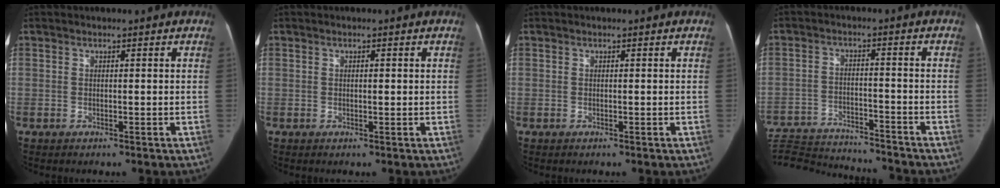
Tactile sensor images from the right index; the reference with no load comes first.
{"total": 0.7, "force": [0.1, 0.2, 0.7], "torque": [-0.010, 0.000, 0.002]}
{"total": 0.0}
{"total": 17.6, "force": [-16.9, 1.7, 4.9], "torque": [-0.107, -0.008, -0.249]}